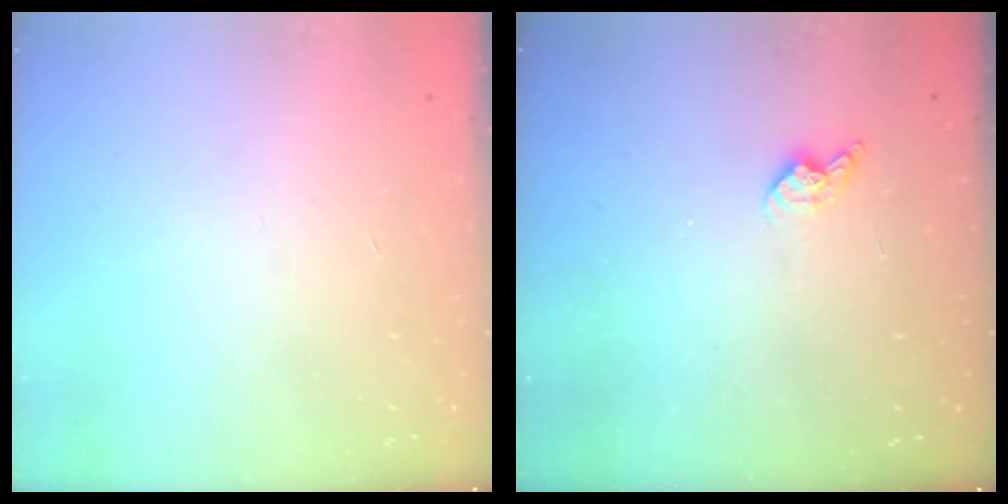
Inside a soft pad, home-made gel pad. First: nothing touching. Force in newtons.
{"total": 6.2, "press": 6.1, "slide": 1.0}